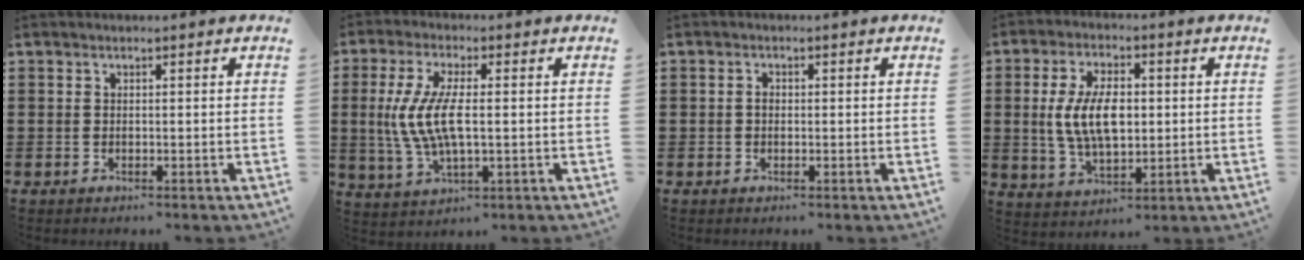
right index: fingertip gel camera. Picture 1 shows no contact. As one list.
[{"total": 8.6, "force": [-0.1, 3.0, 8.1], "torque": [-0.188, -0.010, -0.011]}, {"total": 1.1, "force": [-0.1, 0.7, 0.8], "torque": [-0.017, 0.002, -0.002]}, {"total": 9.1, "force": [0.5, 4.7, 7.8], "torque": [-0.161, 0.006, 0.003]}]